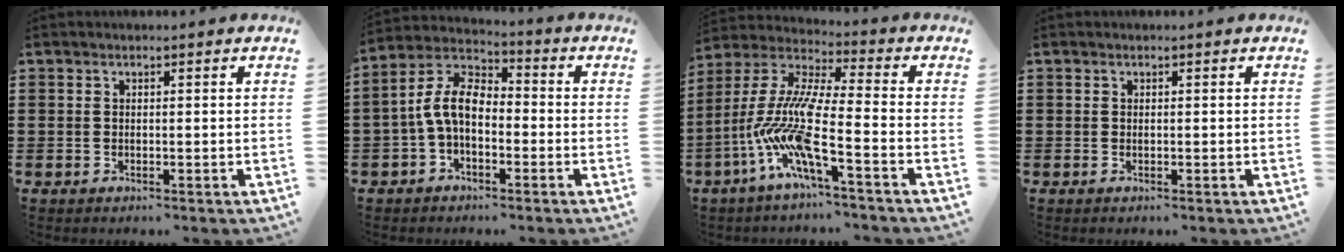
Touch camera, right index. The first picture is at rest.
{"total": 8.0, "force": [-1.1, 4.3, 6.6], "torque": [-0.166, -0.005, -0.031]}
{"total": 12.3, "force": [-6.2, 1.6, 10.4], "torque": [-0.253, -0.032, -0.139]}
{"total": 0.0}